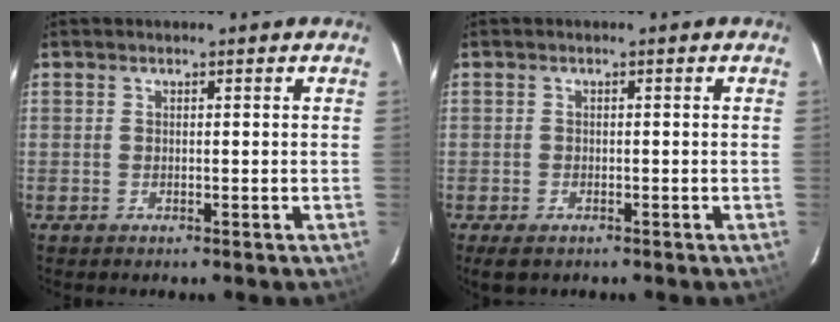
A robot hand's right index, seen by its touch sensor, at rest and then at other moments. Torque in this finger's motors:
{"motor_torque": [0.27, -0.24, 0.10, -0.01]}